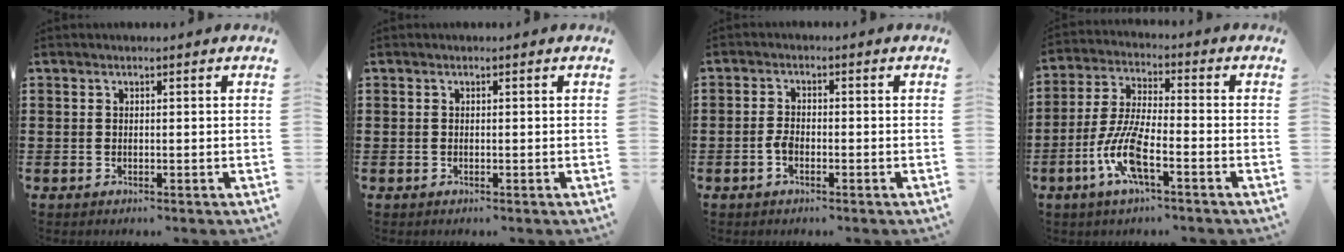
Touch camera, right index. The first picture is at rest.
{"total": 0.0}
{"total": 2.4, "force": [-1.1, 1.1, 1.8], "torque": [-0.051, -0.003, -0.025]}
{"total": 9.0, "force": [-4.0, 2.2, 7.7], "torque": [-0.186, -0.014, -0.082]}